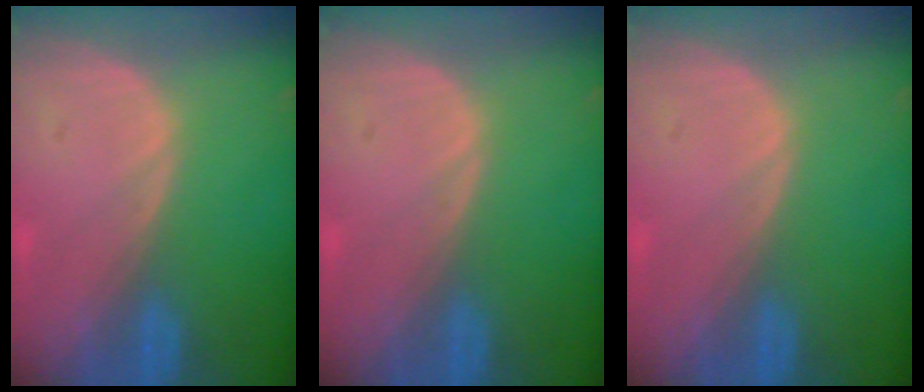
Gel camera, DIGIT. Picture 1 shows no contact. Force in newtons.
{"total": 0.0}
{"total": 0.0}